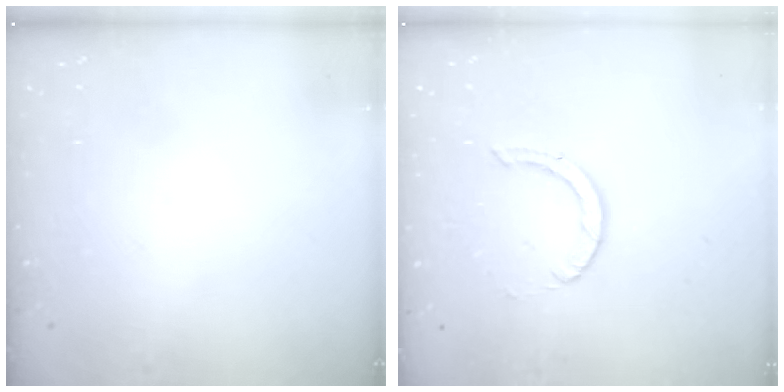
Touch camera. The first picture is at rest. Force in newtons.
{"total": 0.8, "press": 0.8, "slide": 0.1}